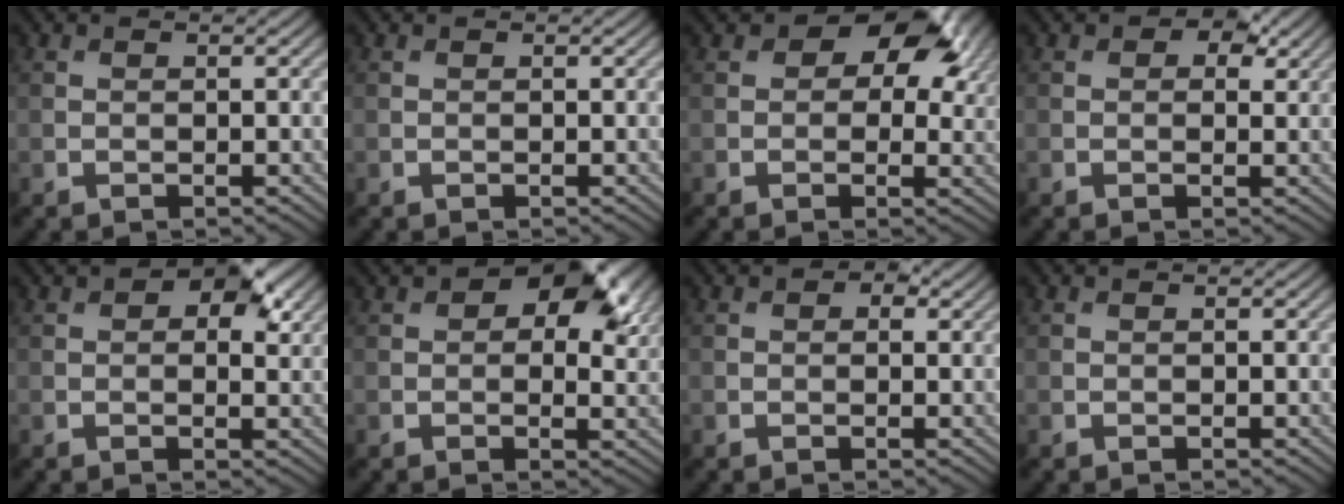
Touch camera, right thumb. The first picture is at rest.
{"total": 0.0}
{"total": 10.4, "force": [4.7, 6.1, 7.0], "torque": [-0.085, 0.006, 0.071]}
{"total": 3.5, "force": [1.8, 2.2, 2.2], "torque": [-0.025, -0.004, 0.018]}
{"total": 6.5, "force": [2.9, 3.4, 4.7], "torque": [-0.061, 0.003, 0.036]}
{"total": 9.8, "force": [4.4, 5.2, 7.0], "torque": [-0.097, 0.004, 0.068]}
{"total": 1.8, "force": [0.8, 1.1, 1.1], "torque": [-0.012, -0.004, 0.005]}
{"total": 0.0}